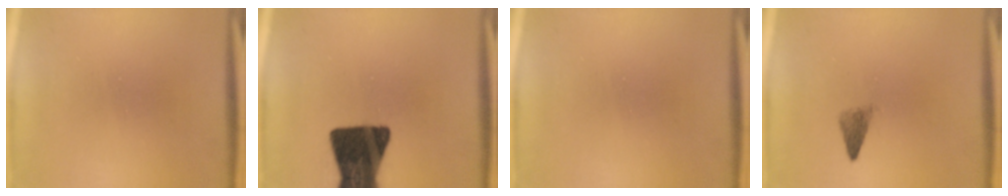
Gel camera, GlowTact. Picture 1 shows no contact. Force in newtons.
{"total": 17.5}
{"total": 0.0}
{"total": 2.1}